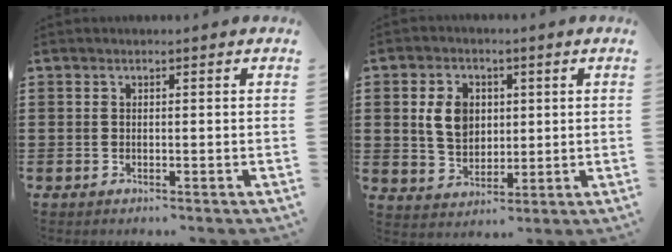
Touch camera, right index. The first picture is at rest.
{"total": 6.3, "force": [1.2, 4.7, 4.1], "torque": [-0.092, 0.009, 0.017]}